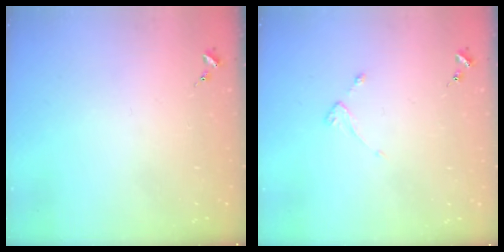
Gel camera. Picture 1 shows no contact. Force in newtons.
{"total": 2.2, "press": 2.1, "slide": 0.4}